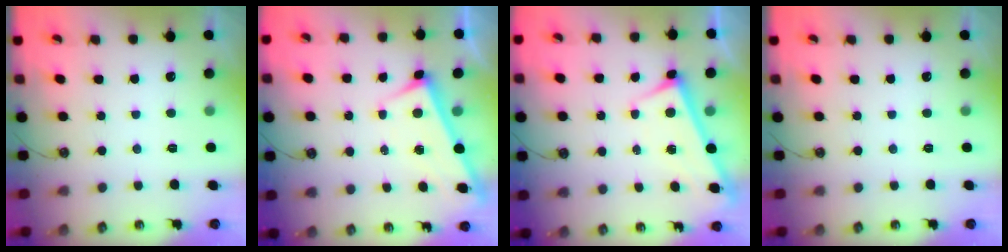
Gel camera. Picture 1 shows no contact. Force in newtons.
{"total": 3.1, "press": 3.1, "slide": 0.1}
{"total": 2.8, "press": 2.8, "slide": 0.2}
{"total": 0.0}